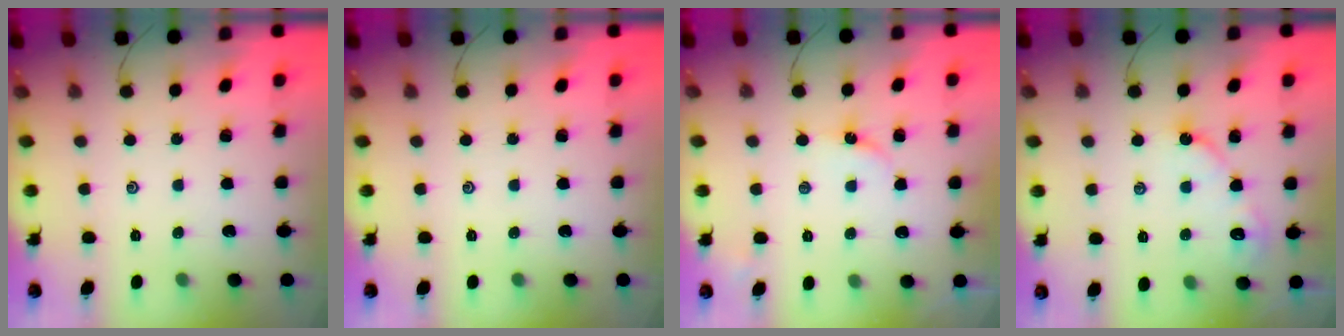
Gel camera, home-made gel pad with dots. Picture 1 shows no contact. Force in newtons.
{"total": 0.0}
{"total": 3.7, "press": 3.7, "slide": 0.4}
{"total": 5.9, "press": 5.8, "slide": 0.6}